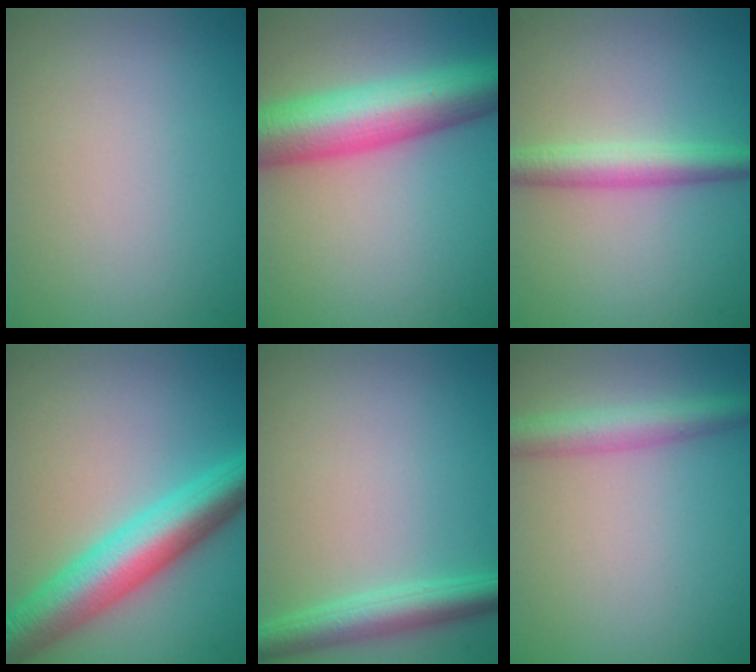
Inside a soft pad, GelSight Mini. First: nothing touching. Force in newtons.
{"total": 9.3, "press": 9.3, "slide": 0.2}
{"total": 3.5, "press": 3.5, "slide": 0.1}
{"total": 8.2, "press": 8.2, "slide": 0.2}
{"total": 3.8, "press": 3.8, "slide": 0.1}
{"total": 3.5, "press": 3.5, "slide": 0.1}